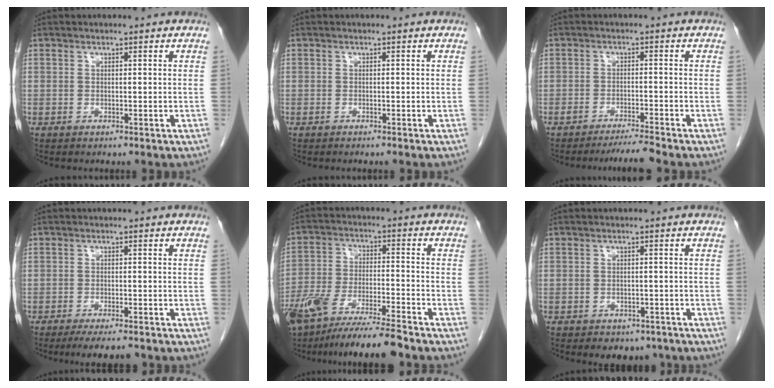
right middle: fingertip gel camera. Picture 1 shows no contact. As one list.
[{"total": 0.6, "force": [-0.5, 0.0, 0.3], "torque": [-0.009, -0.001, -0.008]}, {"total": 3.7, "force": [-3.3, -1.1, 1.1], "torque": [-0.019, -0.015, -0.058]}, {"total": 6.2, "force": [-5.1, 0.9, 3.4], "torque": [-0.043, -0.009, -0.076]}, {"total": 14.0, "force": [-11.4, 1.0, 8.1], "torque": [-0.156, -0.035, -0.199]}, {"total": 4.7, "force": [-3.6, 2.7, 1.3], "torque": [-0.007, 0.007, -0.042]}]